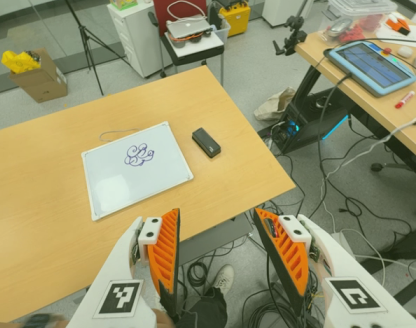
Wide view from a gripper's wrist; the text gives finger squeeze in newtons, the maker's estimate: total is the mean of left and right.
{"total": 0.0}